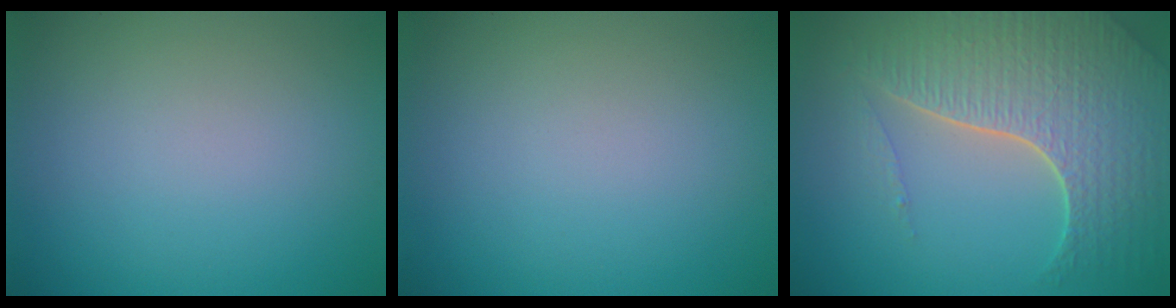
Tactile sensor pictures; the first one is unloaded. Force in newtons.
{"total": 0.0}
{"total": 7.3, "press": 5.3, "slide": 4.9}